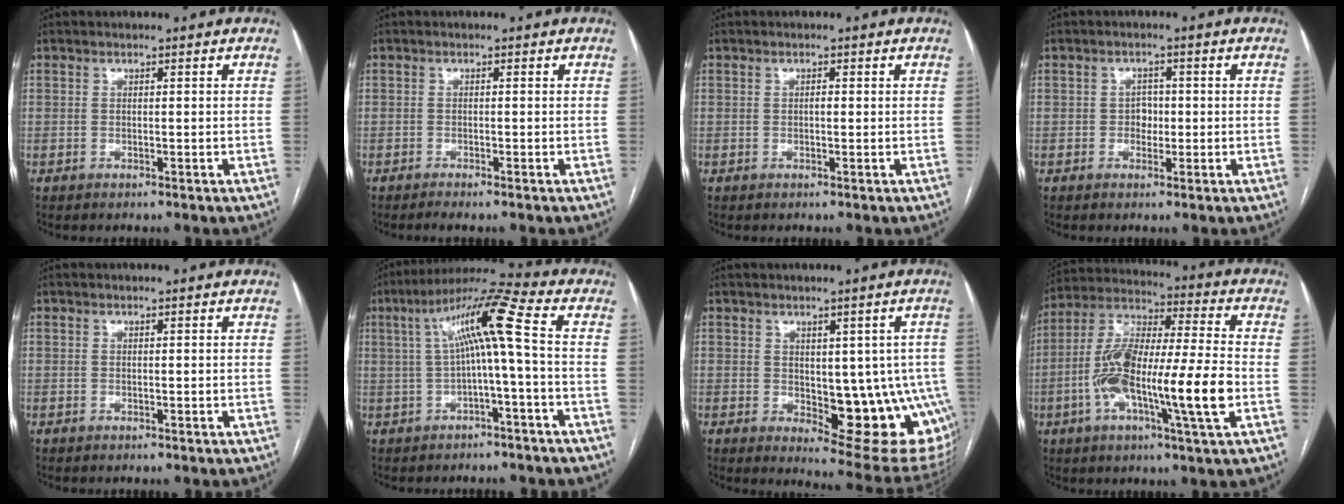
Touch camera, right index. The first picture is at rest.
{"total": 1.7, "force": [-1.4, -0.2, 1.0], "torque": [-0.014, -0.001, -0.022]}
{"total": 0.7, "force": [0.0, 0.4, 0.6], "torque": [-0.012, 0.001, 0.000]}
{"total": 2.2, "force": [-0.3, 1.7, 1.3], "torque": [-0.013, 0.007, -0.005]}
{"total": 0.0}
{"total": 10.0, "force": [0.5, -0.4, 9.9], "torque": [-0.170, 0.037, 0.011]}
{"total": 14.6, "force": [-2.4, 5.9, 13.2], "torque": [-0.108, 0.002, -0.011]}
{"total": 18.1, "force": [-4.3, 2.0, 17.5], "torque": [-0.337, 0.001, -0.079]}